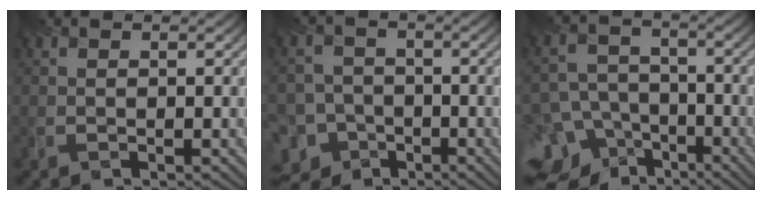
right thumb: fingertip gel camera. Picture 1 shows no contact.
{"total": 8.9, "force": [-5.0, 7.0, 2.3], "torque": [-0.066, -0.021, -0.101]}
{"total": 13.7, "force": [-7.9, 10.0, 5.0], "torque": [-0.131, -0.047, -0.125]}